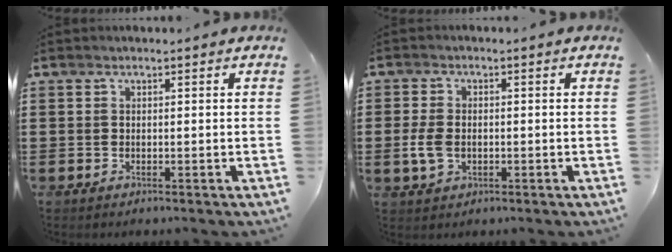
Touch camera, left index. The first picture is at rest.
{"total": 3.9, "force": [-0.6, 2.4, 3.0], "torque": [-0.077, -0.003, -0.016]}